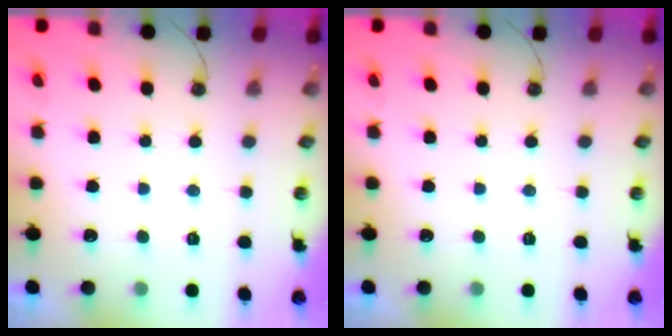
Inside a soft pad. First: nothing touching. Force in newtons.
{"total": 0.0}